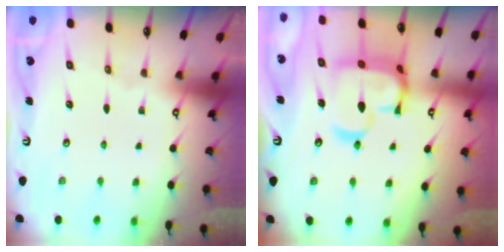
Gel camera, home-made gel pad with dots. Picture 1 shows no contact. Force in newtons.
{"total": 15.5, "press": 15.4, "slide": 1.6}